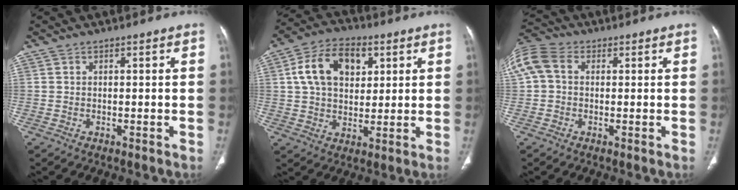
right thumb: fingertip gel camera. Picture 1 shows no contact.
{"total": 13.4, "force": [4.0, 8.9, 9.1], "torque": [-0.132, 0.003, 0.066]}
{"total": 9.6, "force": [1.6, 7.4, 5.9], "torque": [-0.146, 0.034, 0.024]}